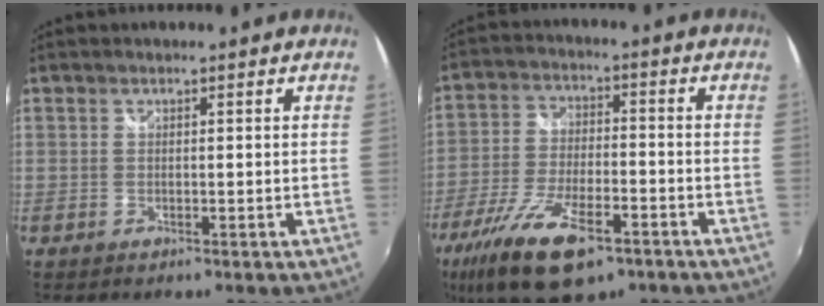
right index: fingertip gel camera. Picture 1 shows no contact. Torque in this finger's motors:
{"motor_torque": [1.56, -0.58, 0.73, 0.13]}